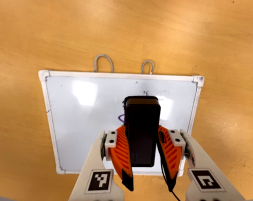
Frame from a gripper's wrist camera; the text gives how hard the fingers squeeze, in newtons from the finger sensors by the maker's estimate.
{"total": 11.2, "left": 9.4, "right": 12.9}